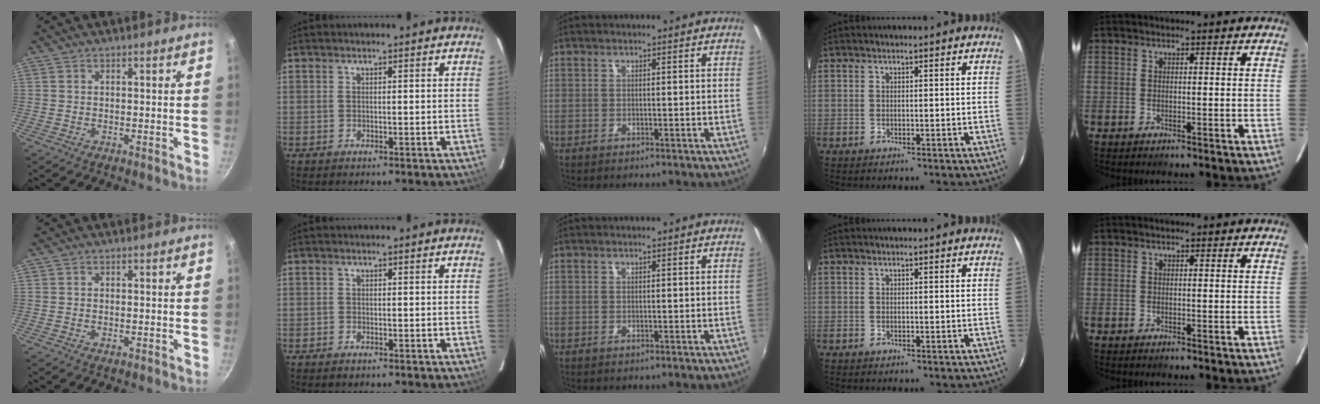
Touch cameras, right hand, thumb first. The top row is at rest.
{"thumb": {"total": 0.8, "force": [-0.2, 0.4, 0.6], "torque": [-0.011, 0.000, -0.003]}, "index": {"total": 0.8, "force": [-0.7, 0.3, 0.1], "torque": [-0.002, -0.001, -0.015]}}